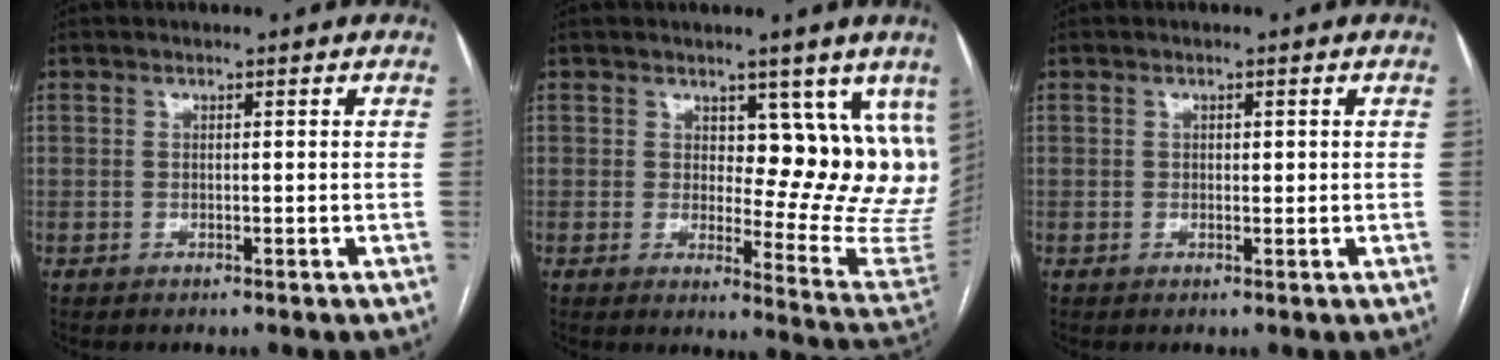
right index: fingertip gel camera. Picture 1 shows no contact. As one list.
[{"total": 12.7, "force": [6.9, 5.2, 9.3], "torque": [-0.099, -0.023, 0.083]}, {"total": 1.0, "force": [0.2, 0.6, 0.7], "torque": [-0.008, 0.001, 0.002]}]